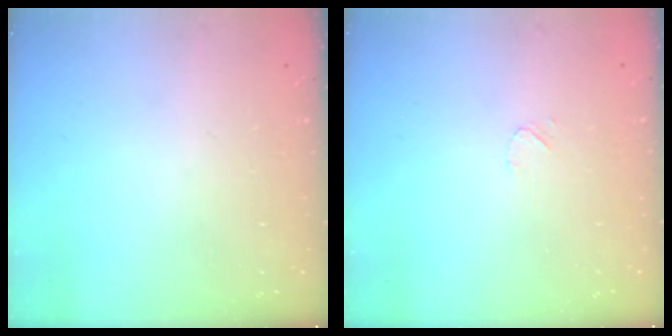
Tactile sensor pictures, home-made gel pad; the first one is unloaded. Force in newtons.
{"total": 3.4, "press": 3.3, "slide": 0.4}